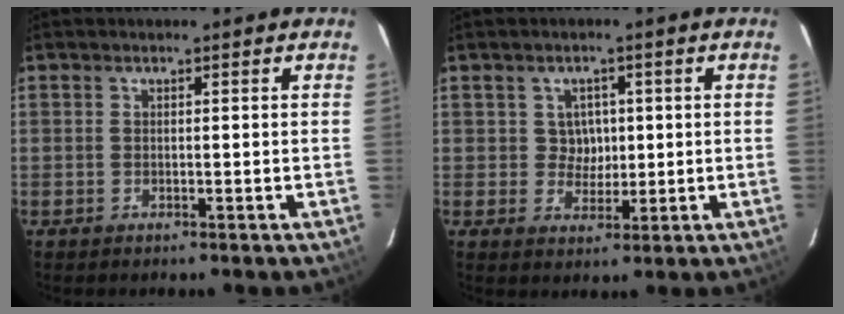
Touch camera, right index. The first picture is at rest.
{"total": 3.7, "force": [0.5, 3.6, 0.9], "torque": [-0.013, 0.011, 0.009]}